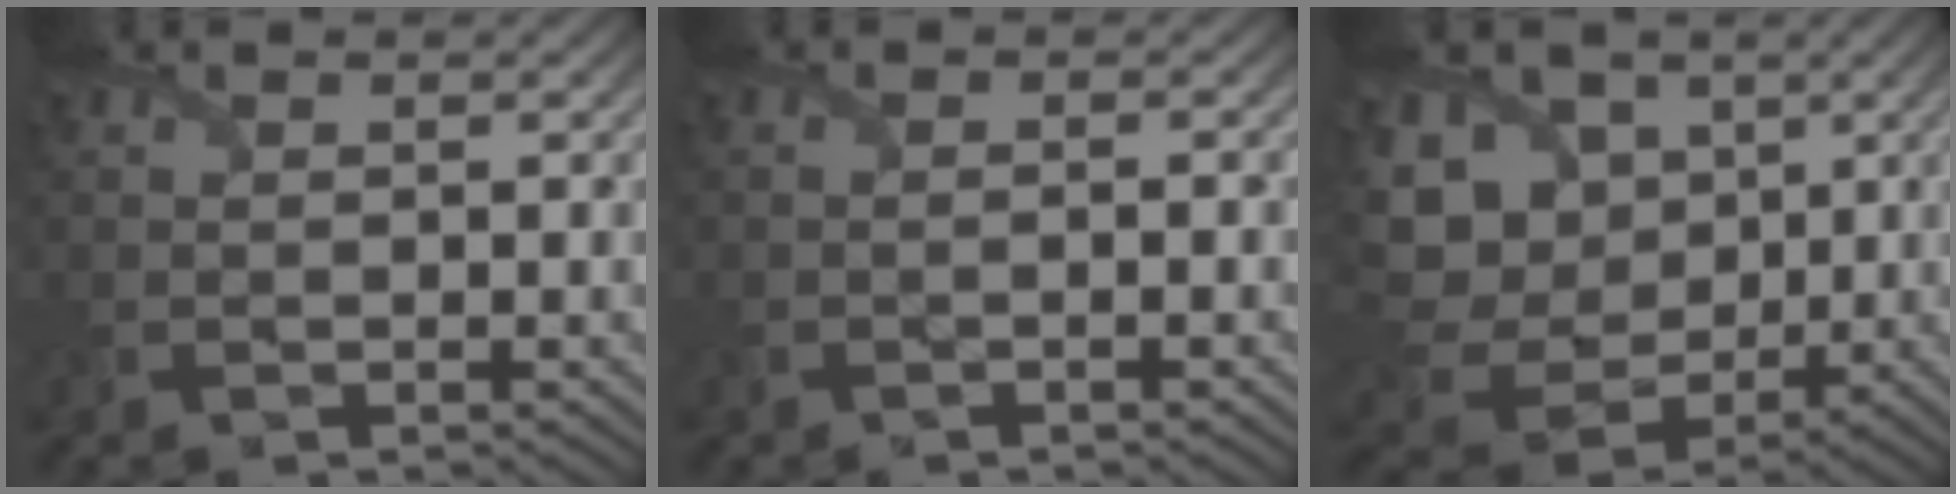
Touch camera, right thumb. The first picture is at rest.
{"total": 1.5, "force": [-0.9, -0.5, 1.0], "torque": [-0.017, 0.003, -0.018]}
{"total": 14.7, "force": [3.5, 12.1, 7.6], "torque": [-0.248, 0.018, 0.075]}